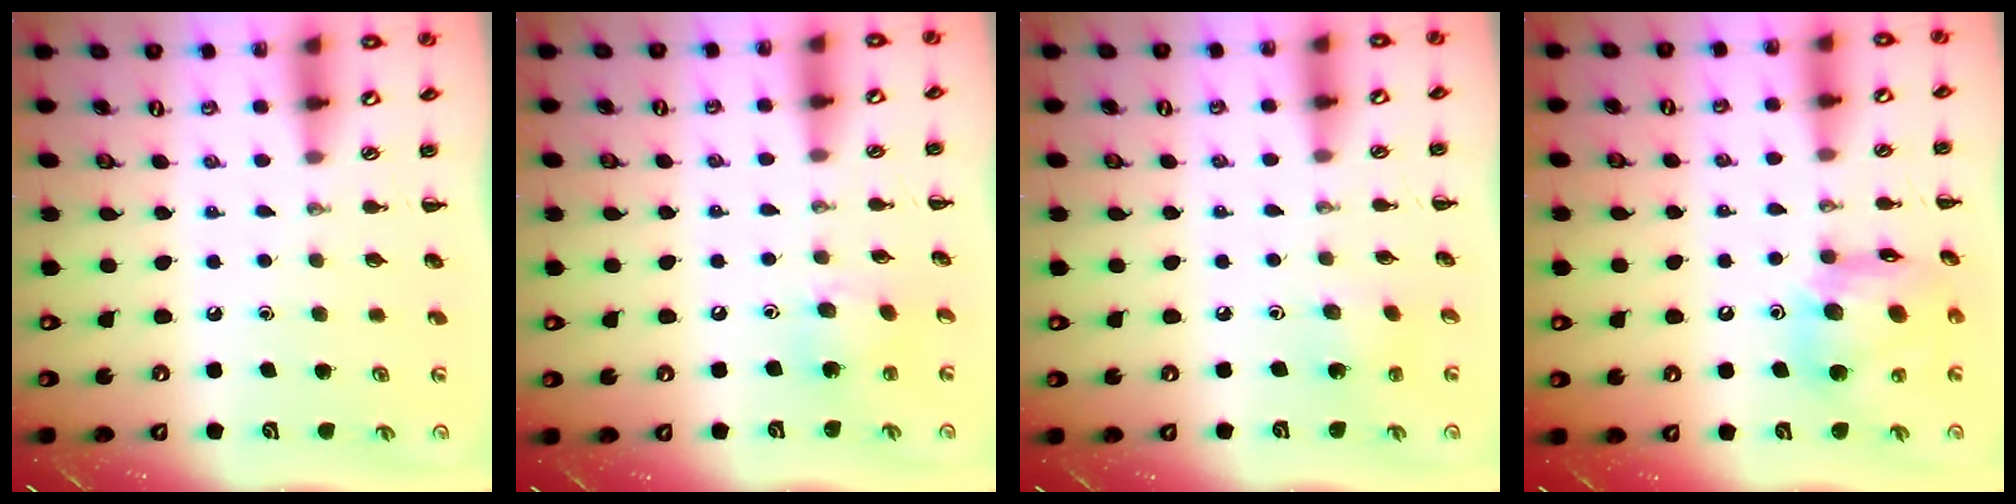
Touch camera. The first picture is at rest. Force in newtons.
{"total": 8.4, "press": 8.1, "slide": 2.1}
{"total": 1.7, "press": 1.5, "slide": 0.6}
{"total": 15.5, "press": 15.3, "slide": 2.3}